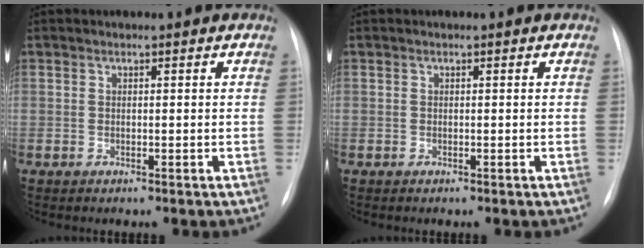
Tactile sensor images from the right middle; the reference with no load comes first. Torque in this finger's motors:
{"motor_torque": [-0.28, -0.05, -0.02, 0.00]}